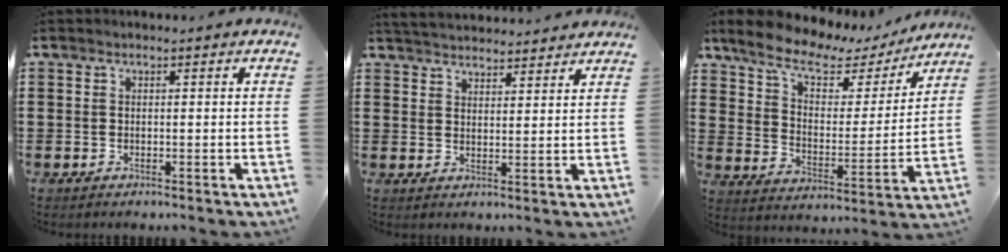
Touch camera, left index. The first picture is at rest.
{"total": 3.7, "force": [3.7, 0.2, 0.1], "torque": [-0.014, -0.015, 0.068]}
{"total": 8.8, "force": [6.5, 3.7, 4.7], "torque": [-0.112, -0.030, 0.110]}